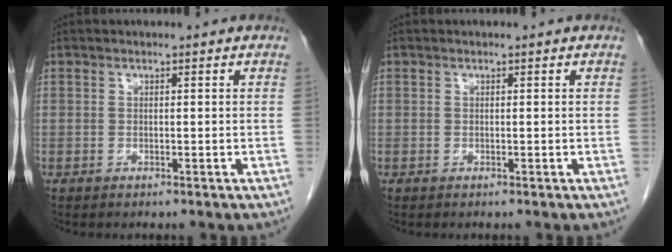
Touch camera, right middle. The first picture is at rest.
{"total": 0.0}